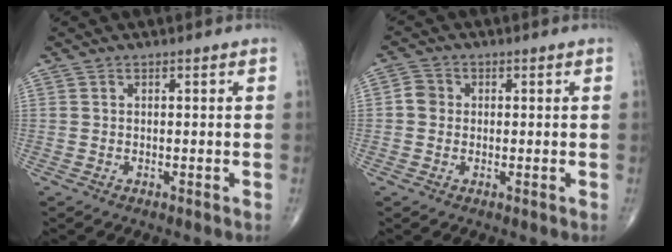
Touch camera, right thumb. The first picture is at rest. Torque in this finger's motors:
{"motor_torque": [-0.01, 0.00, 0.10, 0.01, 0.03]}